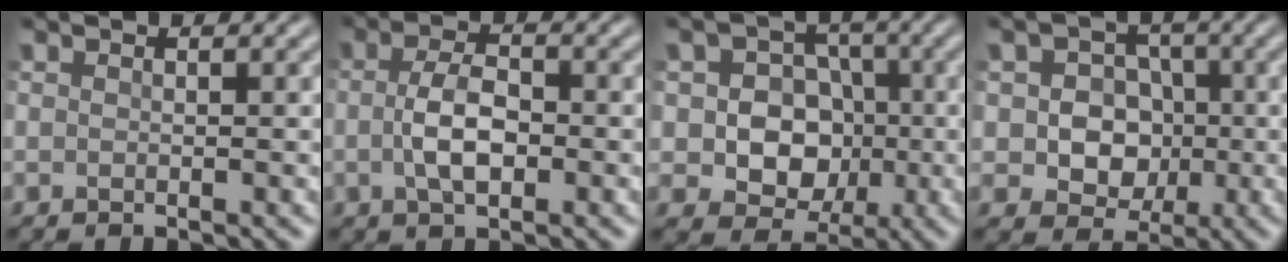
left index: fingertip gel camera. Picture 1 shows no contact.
{"total": 3.8, "force": [-0.5, 1.8, 3.3], "torque": [-0.068, 0.002, -0.011]}
{"total": 7.3, "force": [-0.5, 6.5, 3.2], "torque": [-0.042, 0.017, -0.031]}
{"total": 6.1, "force": [-0.3, 5.4, 2.8], "torque": [-0.022, 0.014, -0.027]}